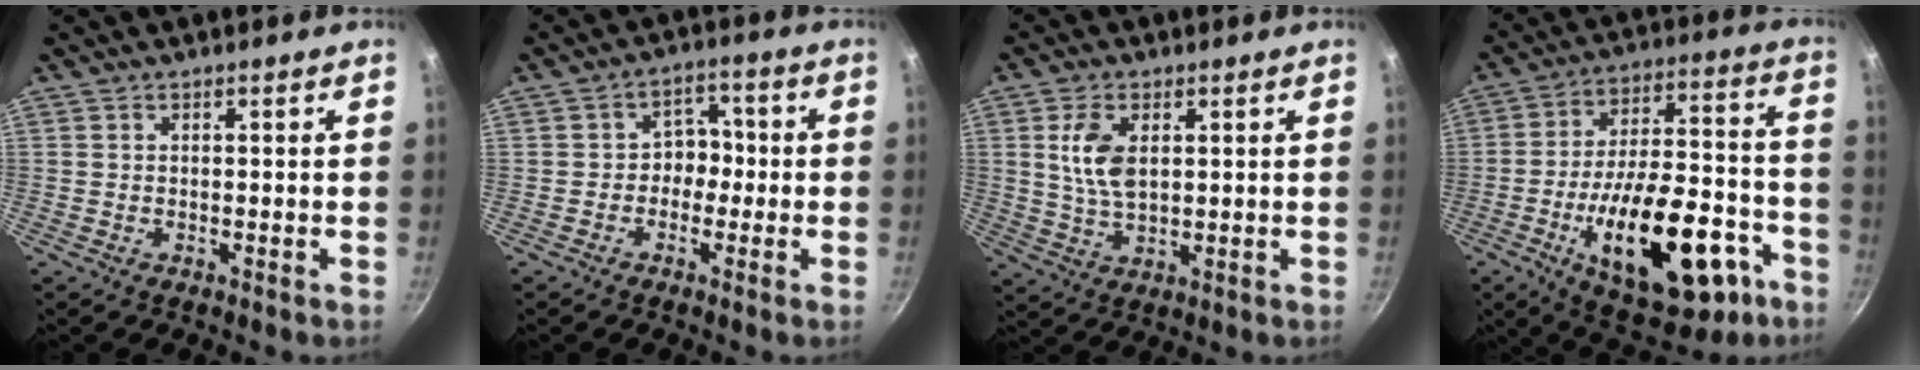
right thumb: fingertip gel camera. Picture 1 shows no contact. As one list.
[{"total": 5.0, "force": [-1.0, 4.2, 2.5], "torque": [0.016, 0.021, -0.024]}, {"total": 7.5, "force": [1.8, 4.2, 6.0], "torque": [-0.109, -0.009, 0.037]}, {"total": 26.5, "force": [-10.7, 12.4, 20.8], "torque": [-0.285, 0.055, -0.141]}]